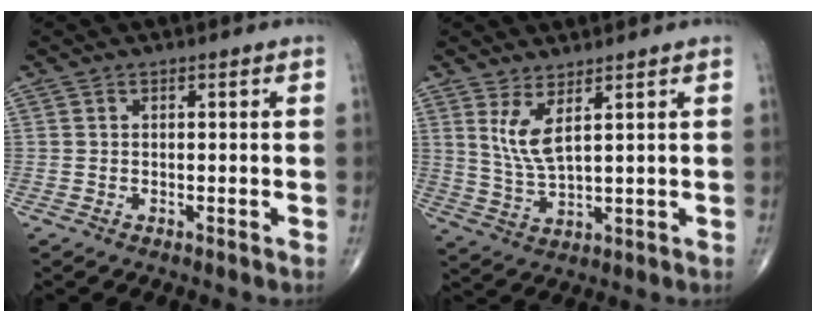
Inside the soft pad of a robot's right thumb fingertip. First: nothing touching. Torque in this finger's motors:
{"motor_torque": [-0.11, 0.43, 0.16, 0.18, 0.13]}